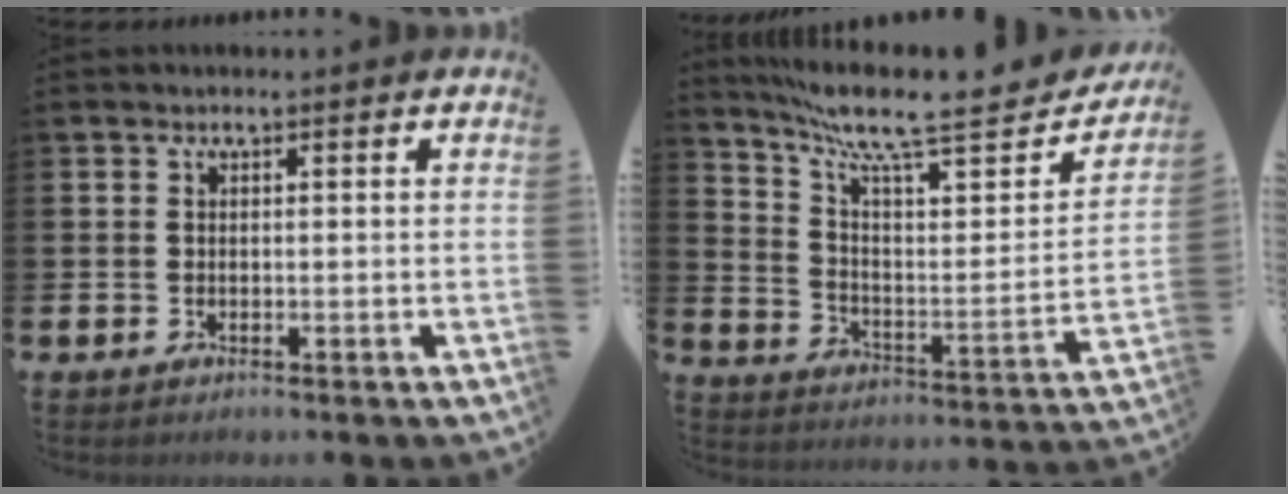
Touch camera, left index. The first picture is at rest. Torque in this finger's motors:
{"motor_torque": [1.07, -1.07, 0.15, 0.11]}